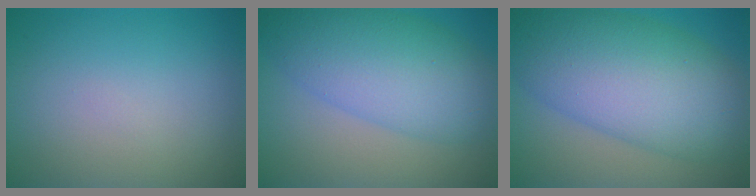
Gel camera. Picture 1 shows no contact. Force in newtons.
{"total": 8.5, "press": 8.5, "slide": 0.2}
{"total": 12.4, "press": 12.4, "slide": 0.2}